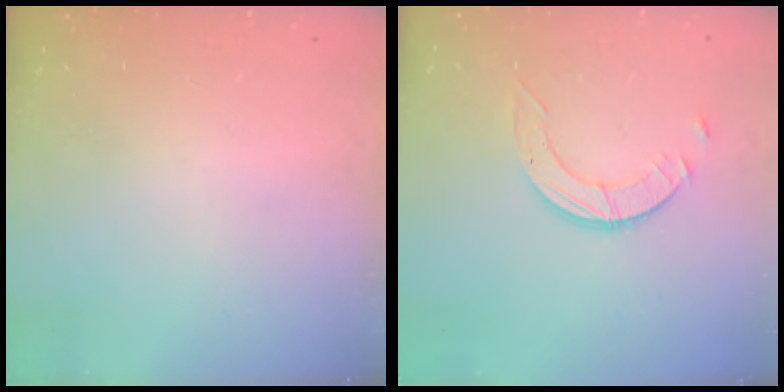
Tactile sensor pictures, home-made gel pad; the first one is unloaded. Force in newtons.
{"total": 3.7, "press": 3.6, "slide": 0.4}